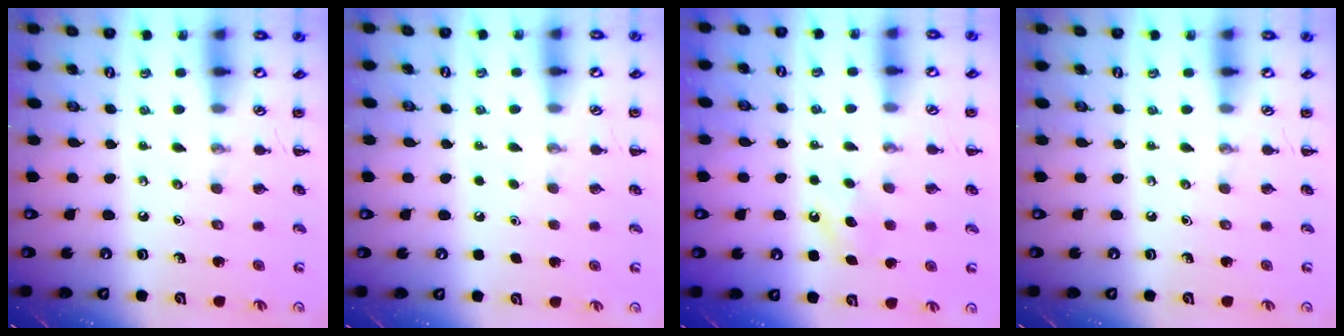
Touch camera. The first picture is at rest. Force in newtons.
{"total": 1.8, "press": 1.8, "slide": 0.1}
{"total": 6.5, "press": 6.2, "slide": 2.0}
{"total": 0.0}